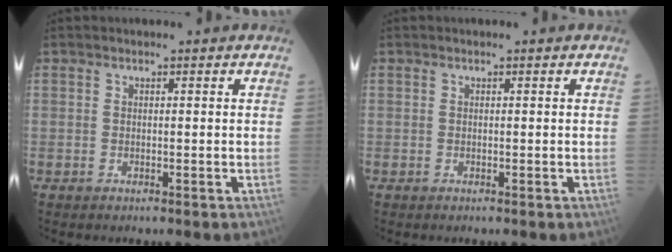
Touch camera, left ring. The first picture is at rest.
{"total": 0.0}